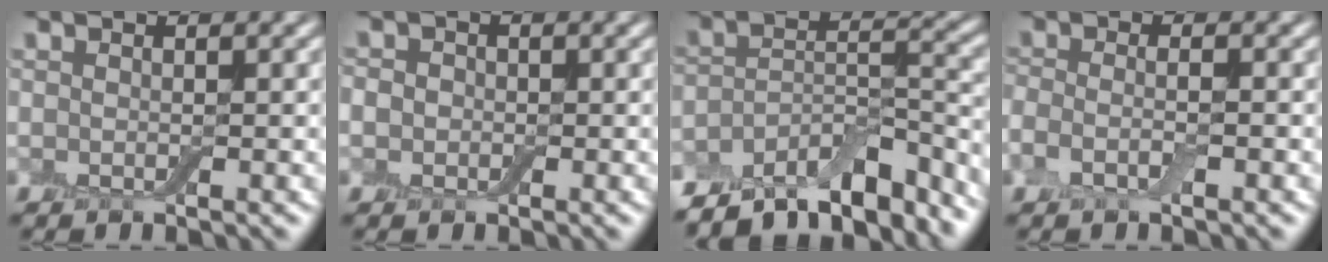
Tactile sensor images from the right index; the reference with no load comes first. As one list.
[{"total": 1.7, "force": [-0.2, 1.6, 0.5], "torque": [0.005, 0.007, -0.020]}, {"total": 9.6, "force": [-8.1, 3.1, 4.1], "torque": [-0.065, 0.003, -0.134]}, {"total": 1.9, "force": [-1.0, 0.5, 1.5], "torque": [-0.039, -0.001, -0.028]}]